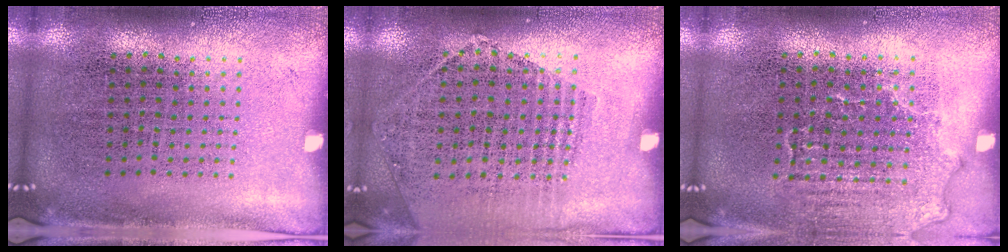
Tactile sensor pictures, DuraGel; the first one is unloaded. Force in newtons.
{"total": 1.2, "press": 1.0, "slide": 0.5}
{"total": 1.4, "press": 1.2, "slide": 0.6}